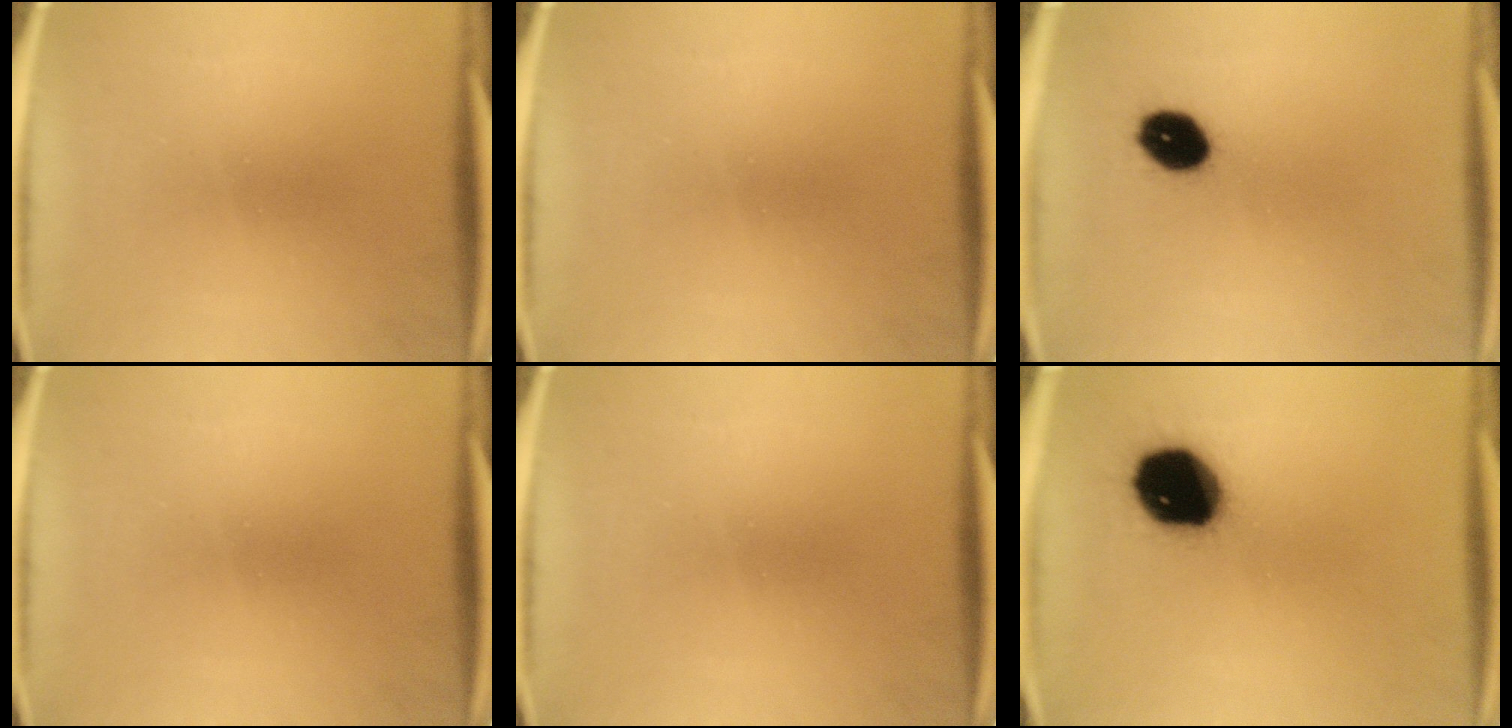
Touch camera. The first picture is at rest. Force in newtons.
{"total": 0.0}
{"total": 7.6}
{"total": 0.0}
{"total": 0.0}
{"total": 17.6}